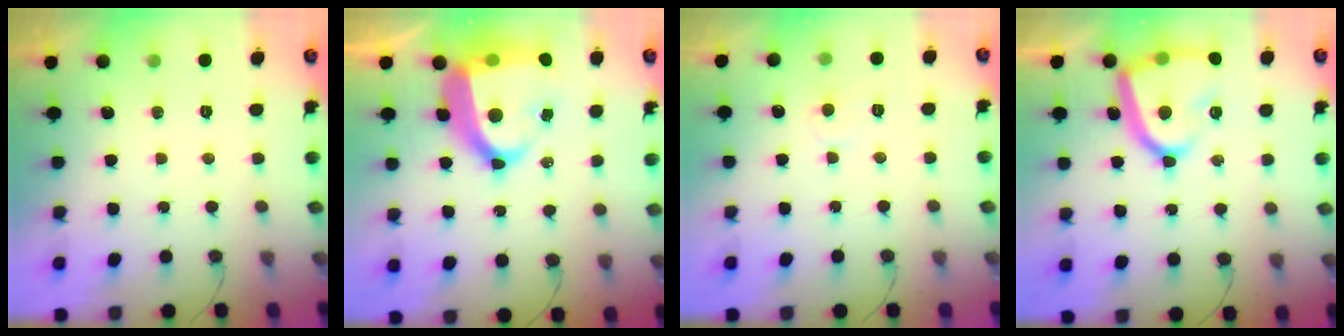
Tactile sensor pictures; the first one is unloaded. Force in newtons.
{"total": 20.3, "press": 20.2, "slide": 2.2}
{"total": 4.7, "press": 4.6, "slide": 0.5}
{"total": 17.6, "press": 17.5, "slide": 1.4}